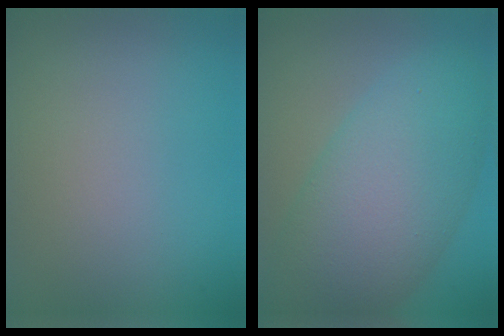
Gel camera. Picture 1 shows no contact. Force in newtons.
{"total": 10.0, "press": 10.0, "slide": 0.2}